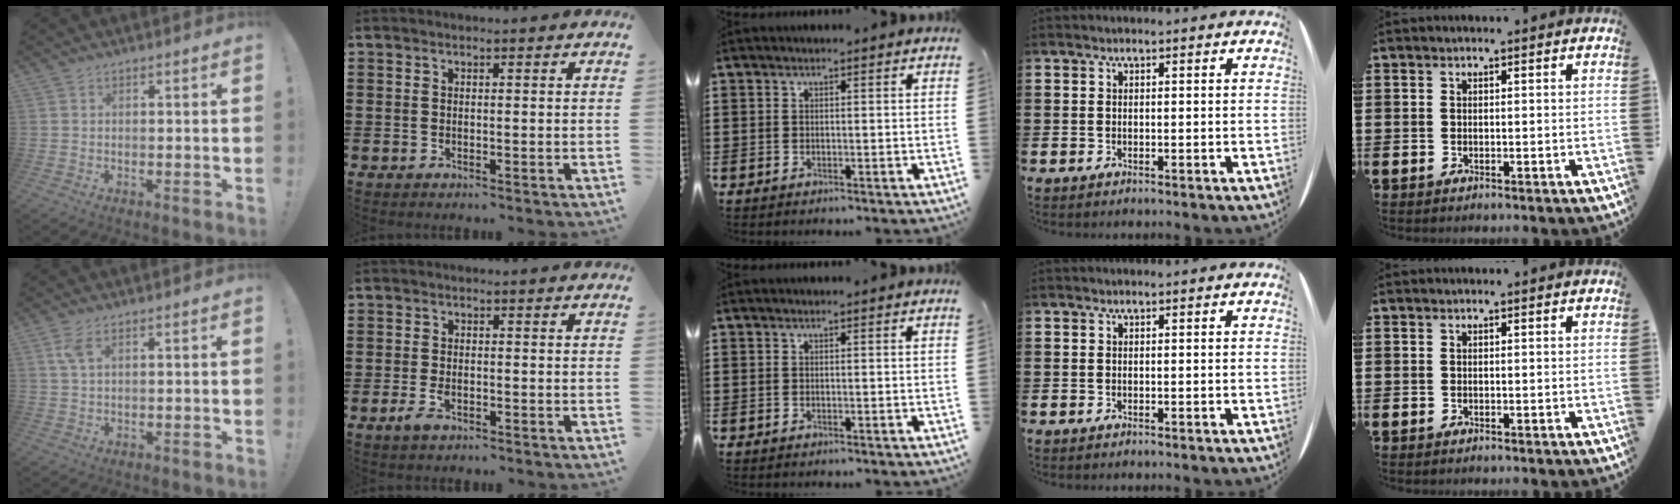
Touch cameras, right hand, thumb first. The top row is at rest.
{"thumb": {"total": 3.3, "force": [1.4, 1.3, 2.7], "torque": [-0.052, 0.001, 0.025]}, "index": {"total": 2.4, "force": [-1.1, 0.9, 1.9], "torque": [-0.051, -0.010, -0.024]}}